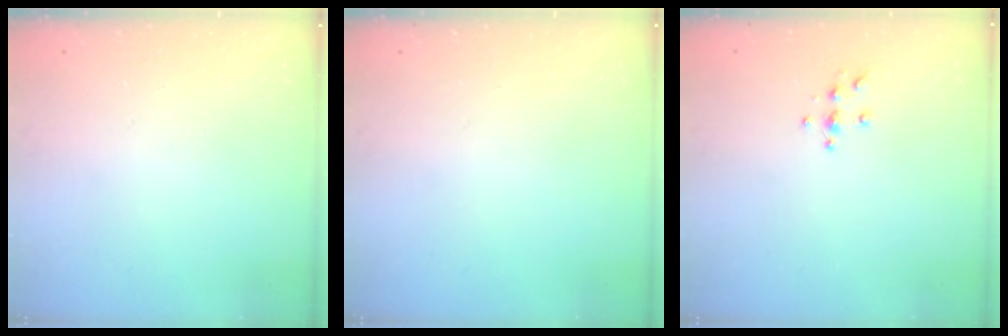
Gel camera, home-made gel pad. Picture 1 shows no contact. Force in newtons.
{"total": 0.0}
{"total": 4.6, "press": 4.5, "slide": 0.5}